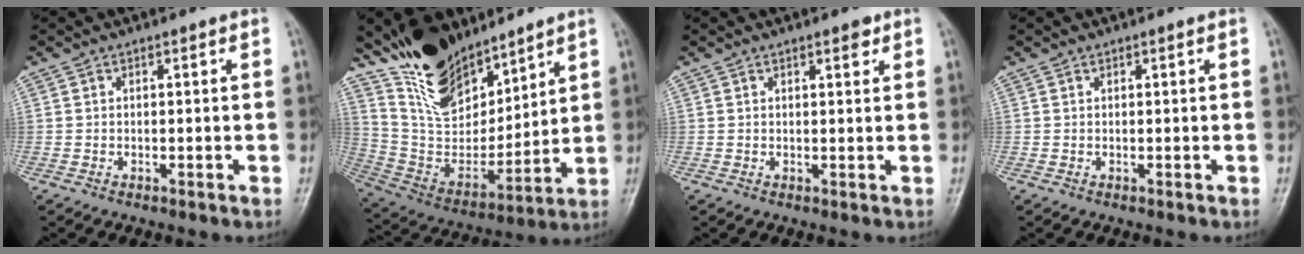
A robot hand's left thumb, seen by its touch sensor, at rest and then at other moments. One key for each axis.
{"total": 18.0, "fx": 13.4, "fy": 8.4, "fz": 8.7, "tx": -0.100, "ty": -0.075, "tz": 0.256}
{"total": 1.9, "fx": 1.2, "fy": 0.7, "fz": 1.2, "tx": -0.010, "ty": -0.006, "tz": 0.016}
{"total": 0.0}